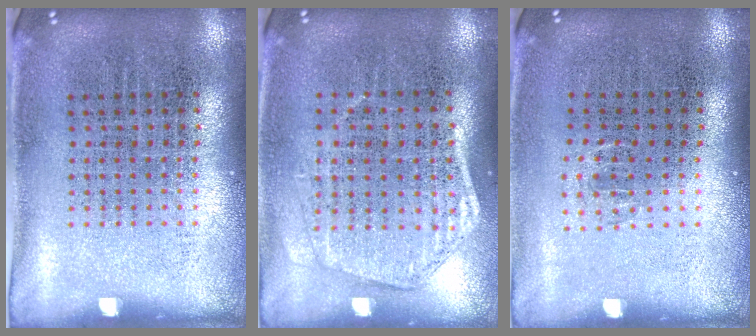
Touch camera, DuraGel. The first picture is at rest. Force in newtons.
{"total": 1.5, "press": 1.4, "slide": 0.5}
{"total": 0.5, "press": 0.5, "slide": 0.3}